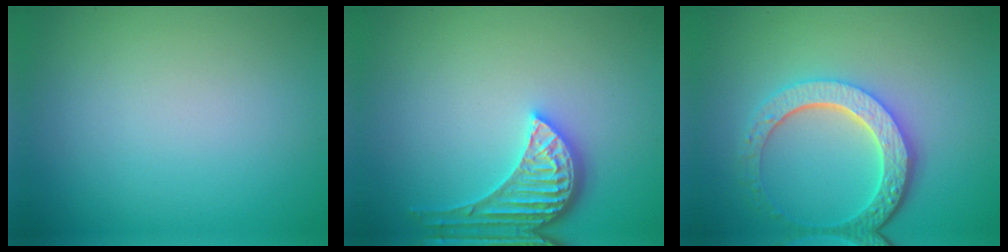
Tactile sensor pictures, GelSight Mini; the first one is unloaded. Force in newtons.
{"total": 4.0, "press": 3.6, "slide": 1.8}
{"total": 5.6, "press": 4.3, "slide": 3.6}